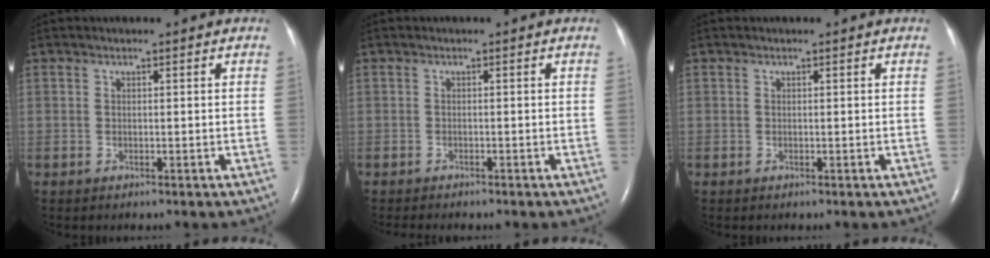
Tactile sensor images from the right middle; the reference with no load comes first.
{"total": 3.2, "force": [-2.8, 0.6, 1.5], "torque": [-0.025, -0.006, -0.030]}
{"total": 0.0}